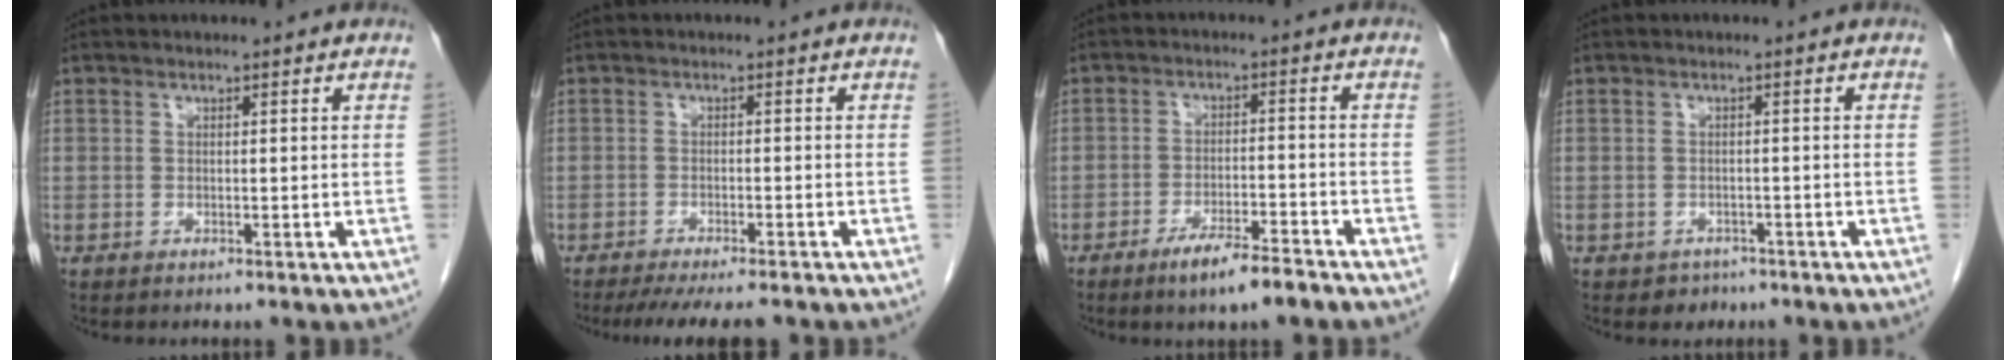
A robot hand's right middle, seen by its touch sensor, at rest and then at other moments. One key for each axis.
{"total": 8.6, "fx": -7.3, "fy": 1.1, "fz": 4.4, "tx": -0.055, "ty": -0.012, "tz": -0.105}
{"total": 6.5, "fx": -4.7, "fy": 0.6, "fz": 4.4, "tx": -0.077, "ty": -0.007, "tz": -0.078}
{"total": 2.0, "fx": -1.3, "fy": 1.5, "fz": 0.1, "tx": -0.008, "ty": 0.006, "tz": -0.015}